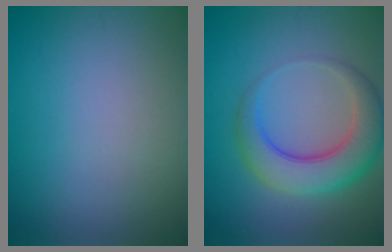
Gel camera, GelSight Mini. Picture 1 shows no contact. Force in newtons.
{"total": 6.1, "press": 6.1, "slide": 0.2}